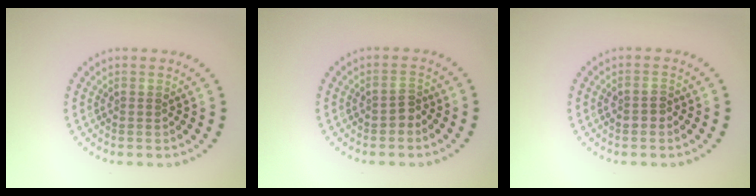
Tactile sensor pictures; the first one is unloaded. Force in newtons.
{"total": 1.3, "press": 1.2, "slide": 0.5}
{"total": 1.4, "press": 1.4, "slide": 0.4}